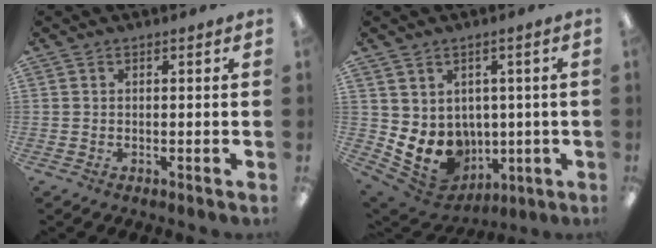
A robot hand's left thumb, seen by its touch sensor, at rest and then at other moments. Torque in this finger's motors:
{"motor_torque": [1.50, 1.75, 0.70, -0.70, 0.09]}